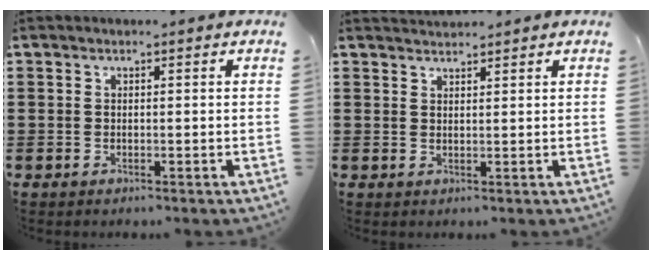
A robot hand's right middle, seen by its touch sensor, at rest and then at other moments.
{"total": 1.6, "force": [1.5, 0.1, -0.2], "torque": [-0.001, 0.002, 0.030]}